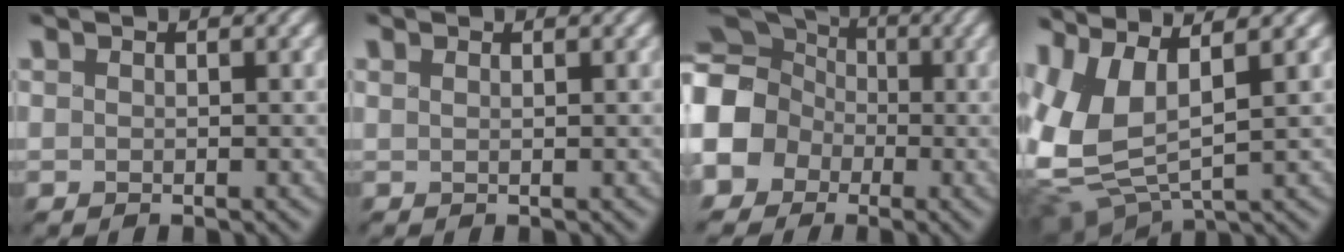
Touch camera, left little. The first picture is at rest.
{"total": 0.0}
{"total": 13.4, "force": [-1.9, 12.0, 5.6], "torque": [-0.152, -0.007, -0.082]}
{"total": 8.1, "force": [1.8, 3.7, 6.9], "torque": [-0.168, 0.002, 0.030]}